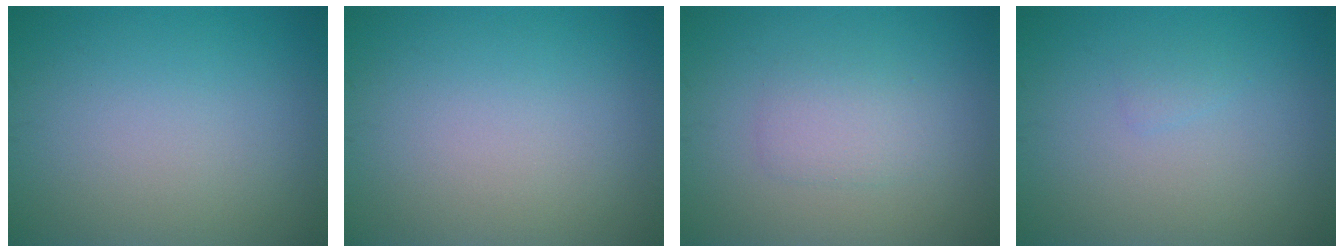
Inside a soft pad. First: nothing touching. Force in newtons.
{"total": 0.0}
{"total": 1.9, "press": 1.9, "slide": 0.0}
{"total": 0.6, "press": 0.6, "slide": 0.0}